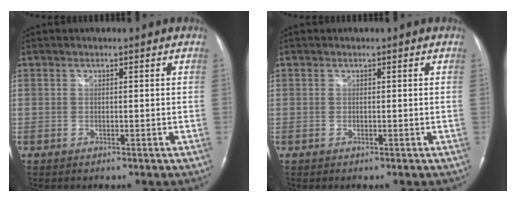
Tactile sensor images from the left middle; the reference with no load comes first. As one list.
[{"total": 0.0}]